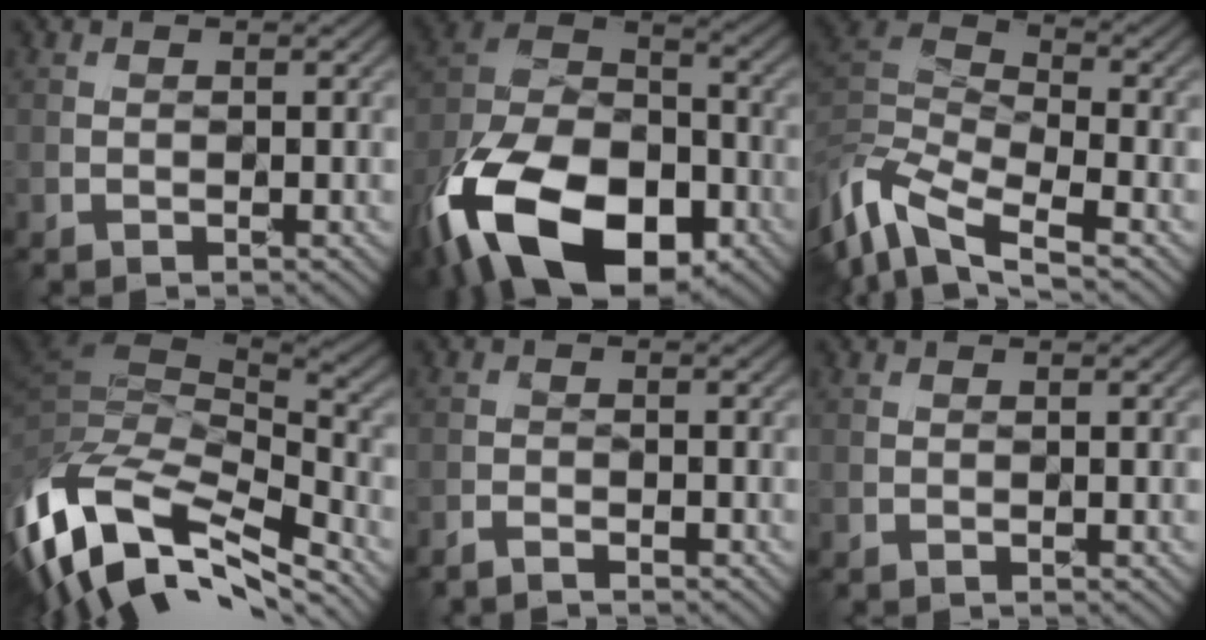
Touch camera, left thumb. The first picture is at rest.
{"total": 21.1, "force": [-11.5, 11.9, 13.0], "torque": [-0.307, -0.040, -0.195]}
{"total": 11.7, "force": [-6.2, 4.9, 8.6], "torque": [-0.205, -0.011, -0.128]}
{"total": 17.5, "force": [-7.8, 8.2, 13.4], "torque": [-0.316, -0.036, -0.121]}
{"total": 2.0, "force": [-1.8, 0.4, 0.8], "torque": [-0.019, -0.002, -0.037]}
{"total": 0.0}